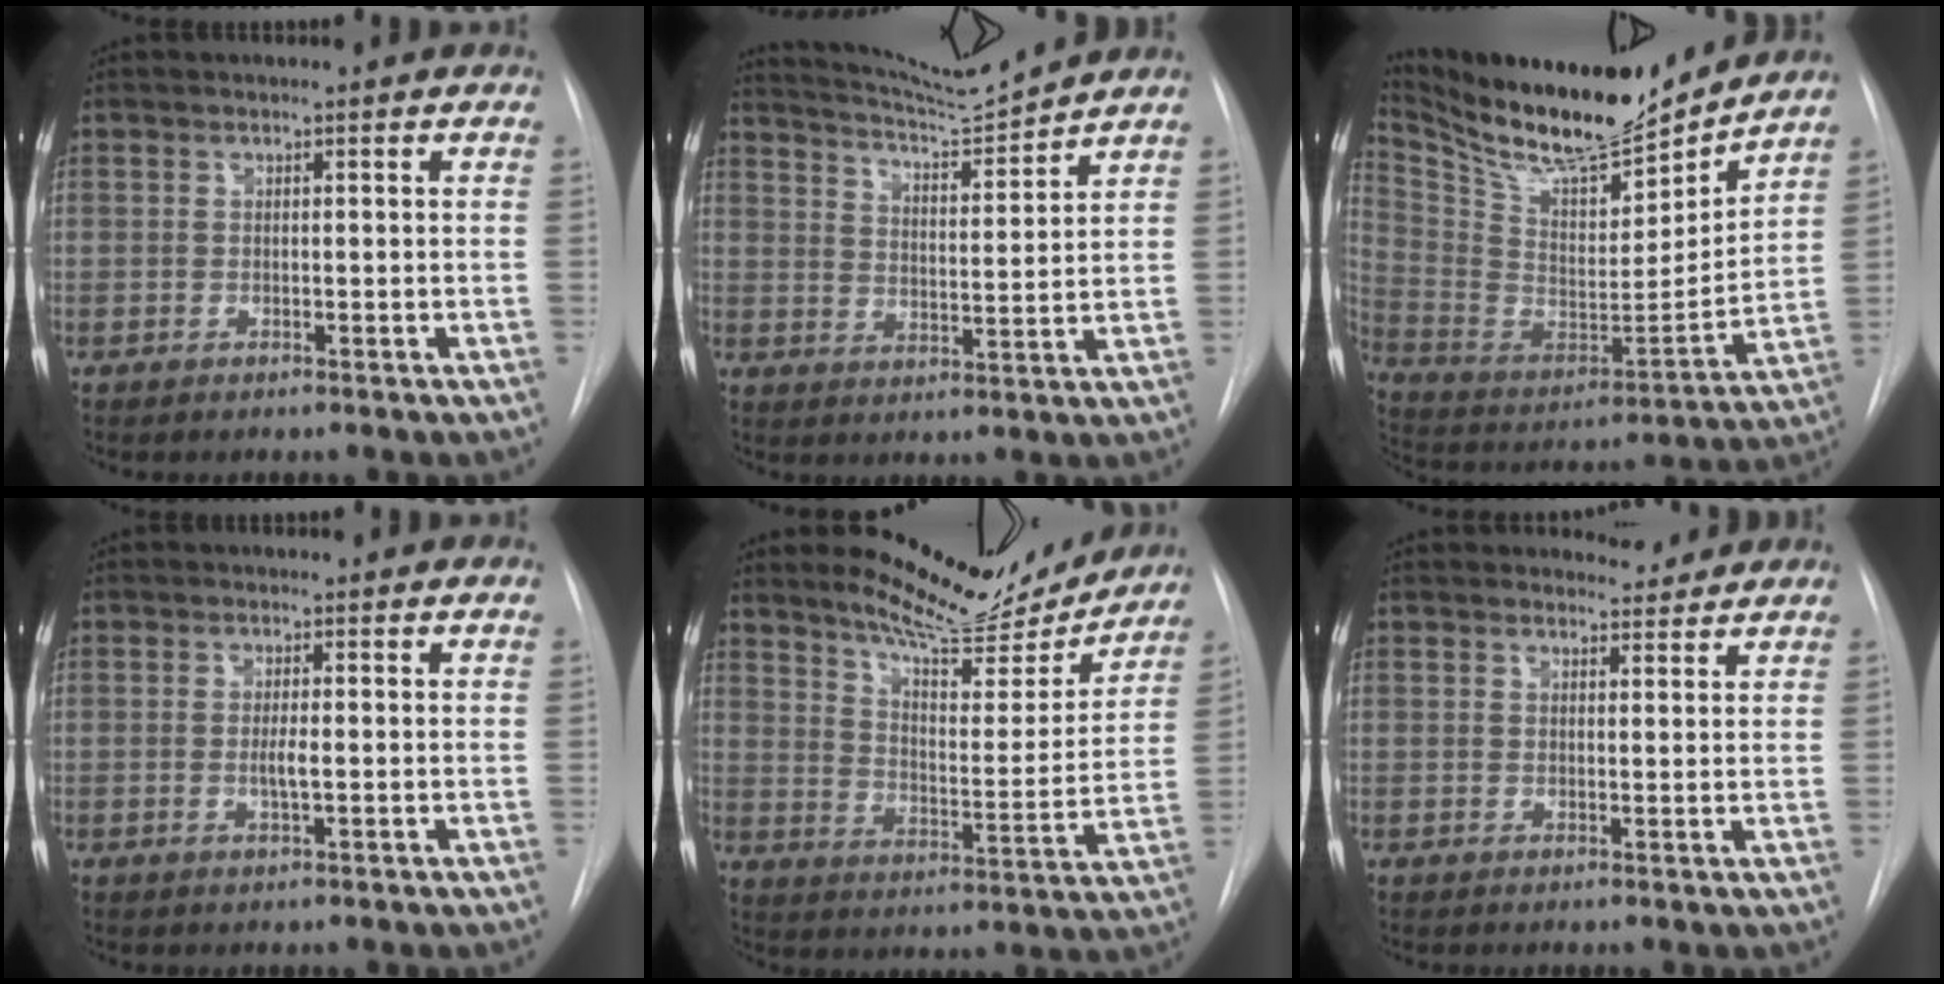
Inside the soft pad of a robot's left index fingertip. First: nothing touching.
{"total": 8.8, "force": [8.6, -1.5, 1.5], "torque": [-0.033, -0.022, 0.149]}
{"total": 21.0, "force": [18.9, 3.5, 8.5], "torque": [-0.167, -0.027, 0.319]}
{"total": 2.0, "force": [-0.9, 0.1, 1.7], "torque": [-0.035, -0.009, -0.013]}
{"total": 14.7, "force": [13.7, 2.8, 4.4], "torque": [-0.066, -0.043, 0.192]}
{"total": 2.2, "force": [2.1, 0.7, -0.3], "torque": [0.003, -0.008, 0.025]}